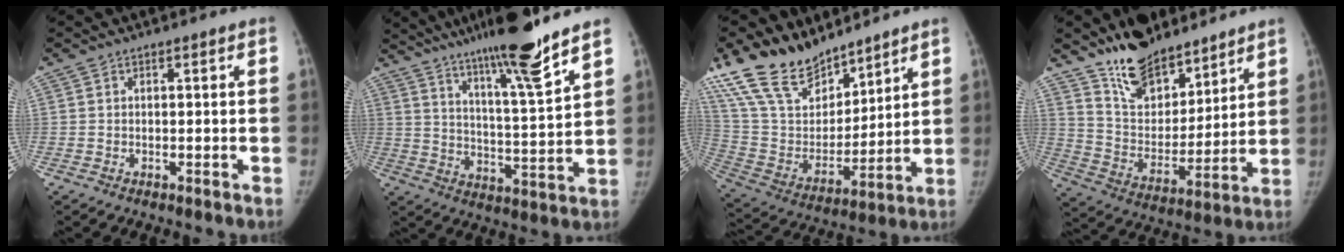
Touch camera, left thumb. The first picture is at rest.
{"total": 15.7, "force": [12.1, 0.0, 10.0], "torque": [-0.147, -0.065, 0.199]}
{"total": 21.7, "force": [17.1, 9.7, 9.1], "torque": [-0.150, -0.059, 0.334]}
{"total": 16.8, "force": [13.1, 7.7, 7.1], "torque": [-0.067, -0.082, 0.230]}